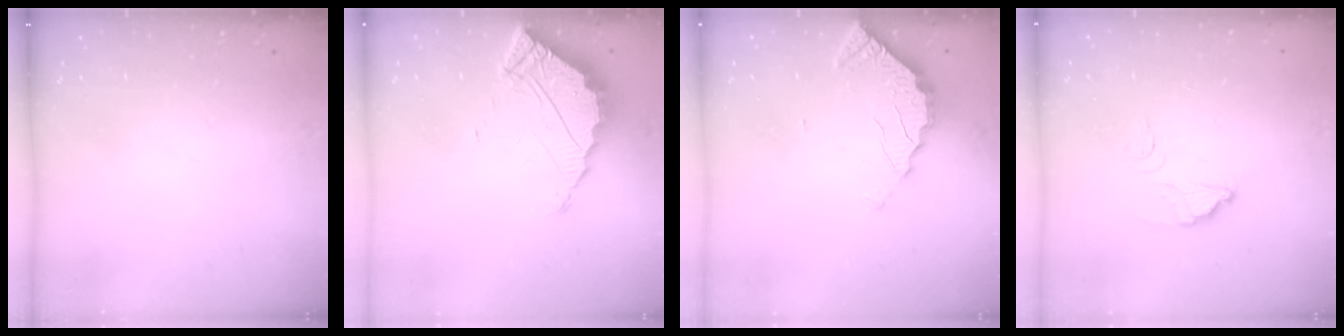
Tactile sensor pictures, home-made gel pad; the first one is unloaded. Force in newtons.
{"total": 5.3, "press": 5.2, "slide": 0.3}
{"total": 3.3, "press": 3.3, "slide": 0.2}
{"total": 2.5, "press": 2.5, "slide": 0.2}